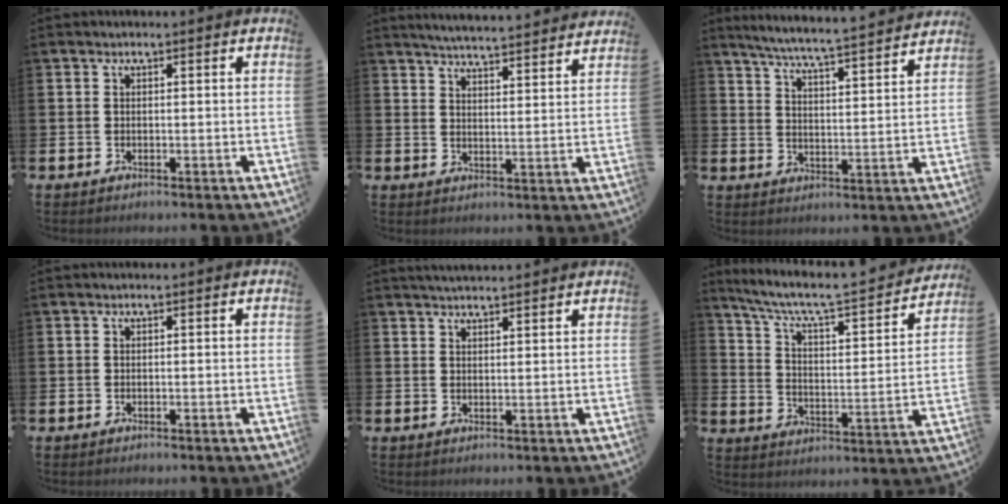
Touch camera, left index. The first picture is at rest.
{"total": 5.2, "force": [5.1, -0.2, 0.6], "torque": [-0.027, -0.038, 0.090]}
{"total": 6.4, "force": [6.0, -0.4, 2.1], "torque": [-0.065, -0.047, 0.102]}
{"total": 0.0}
{"total": 2.8, "force": [2.7, 0.0, 0.3], "torque": [-0.012, -0.010, 0.050]}
{"total": 7.4, "force": [6.4, 1.3, 3.4], "torque": [-0.100, -0.048, 0.103]}